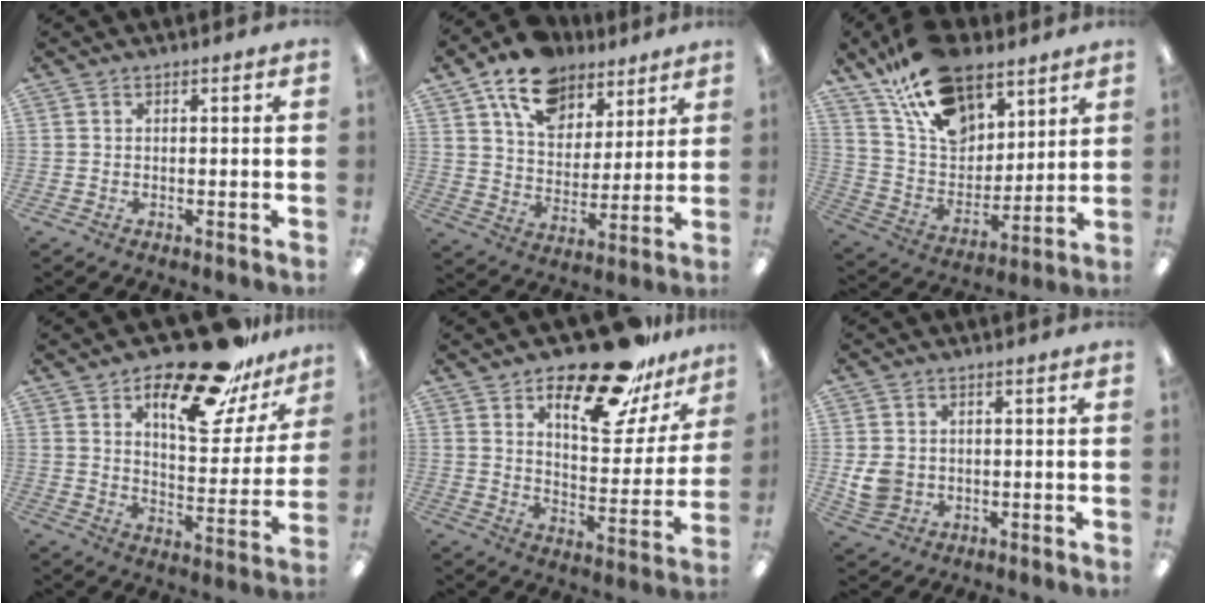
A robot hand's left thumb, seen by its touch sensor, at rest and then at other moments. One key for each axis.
{"total": 15.1, "fx": 10.3, "fy": 9.1, "fz": 6.2, "tx": -0.105, "ty": -0.051, "tz": 0.191}
{"total": 20.5, "fx": 13.7, "fy": 11.2, "fz": 10.4, "tx": -0.193, "ty": -0.066, "tz": 0.251}
{"total": 24.7, "fx": 17.4, "fy": 9.4, "fz": 14.8, "tx": -0.220, "ty": -0.097, "tz": 0.287}
{"total": 24.0, "fx": 17.2, "fy": 9.1, "fz": 14.0, "tx": -0.205, "ty": -0.101, "tz": 0.285}
{"total": 5.6, "fx": 0.4, "fy": 5.0, "fz": 2.6, "tx": -0.048, "ty": 0.002, "tz": 0.009}